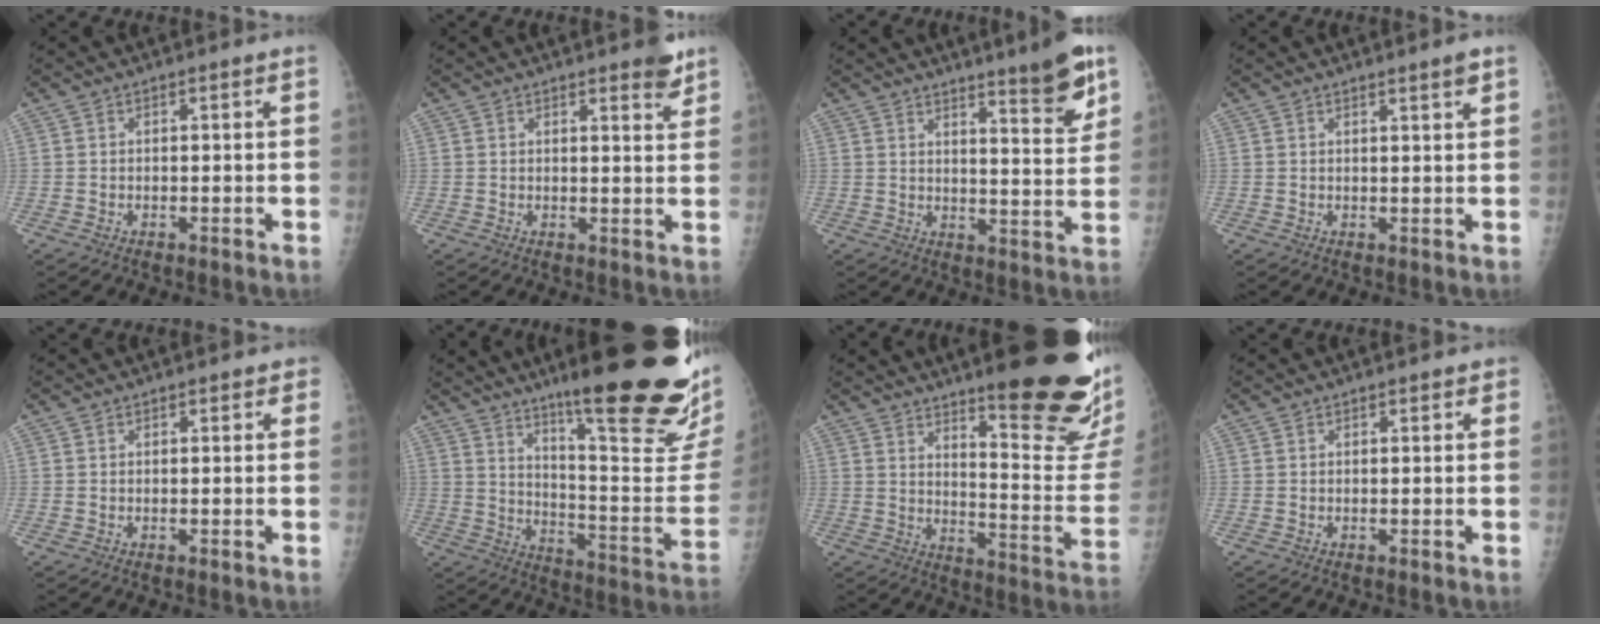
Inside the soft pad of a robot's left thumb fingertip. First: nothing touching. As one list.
[{"total": 3.6, "force": [2.6, 0.9, 2.2], "torque": [-0.016, -0.017, 0.031]}, {"total": 9.4, "force": [6.2, 1.3, 6.9], "torque": [-0.082, -0.047, 0.091]}, {"total": 1.8, "force": [1.3, 0.0, 1.2], "torque": [-0.017, -0.010, 0.020]}, {"total": 1.2, "force": [0.6, 0.8, 0.7], "torque": [0.007, 0.002, 0.002]}, {"total": 29.0, "force": [18.8, 4.8, 21.5], "torque": [-0.254, -0.095, 0.275]}, {"total": 23.5, "force": [15.5, 4.8, 17.0], "torque": [-0.200, -0.109, 0.214]}, {"total": 0.9, "force": [0.4, 0.6, 0.5], "torque": [0.004, 0.001, 0.001]}]